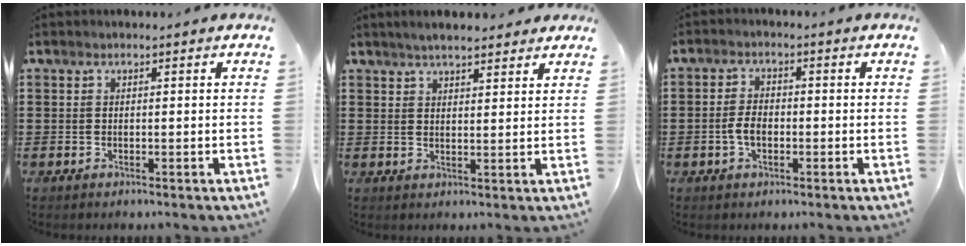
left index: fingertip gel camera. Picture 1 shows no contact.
{"total": 3.6, "force": [3.3, 0.6, 1.3], "torque": [-0.032, 0.000, 0.060]}
{"total": 3.5, "force": [-0.8, 1.9, 2.8], "torque": [-0.068, 0.000, -0.019]}